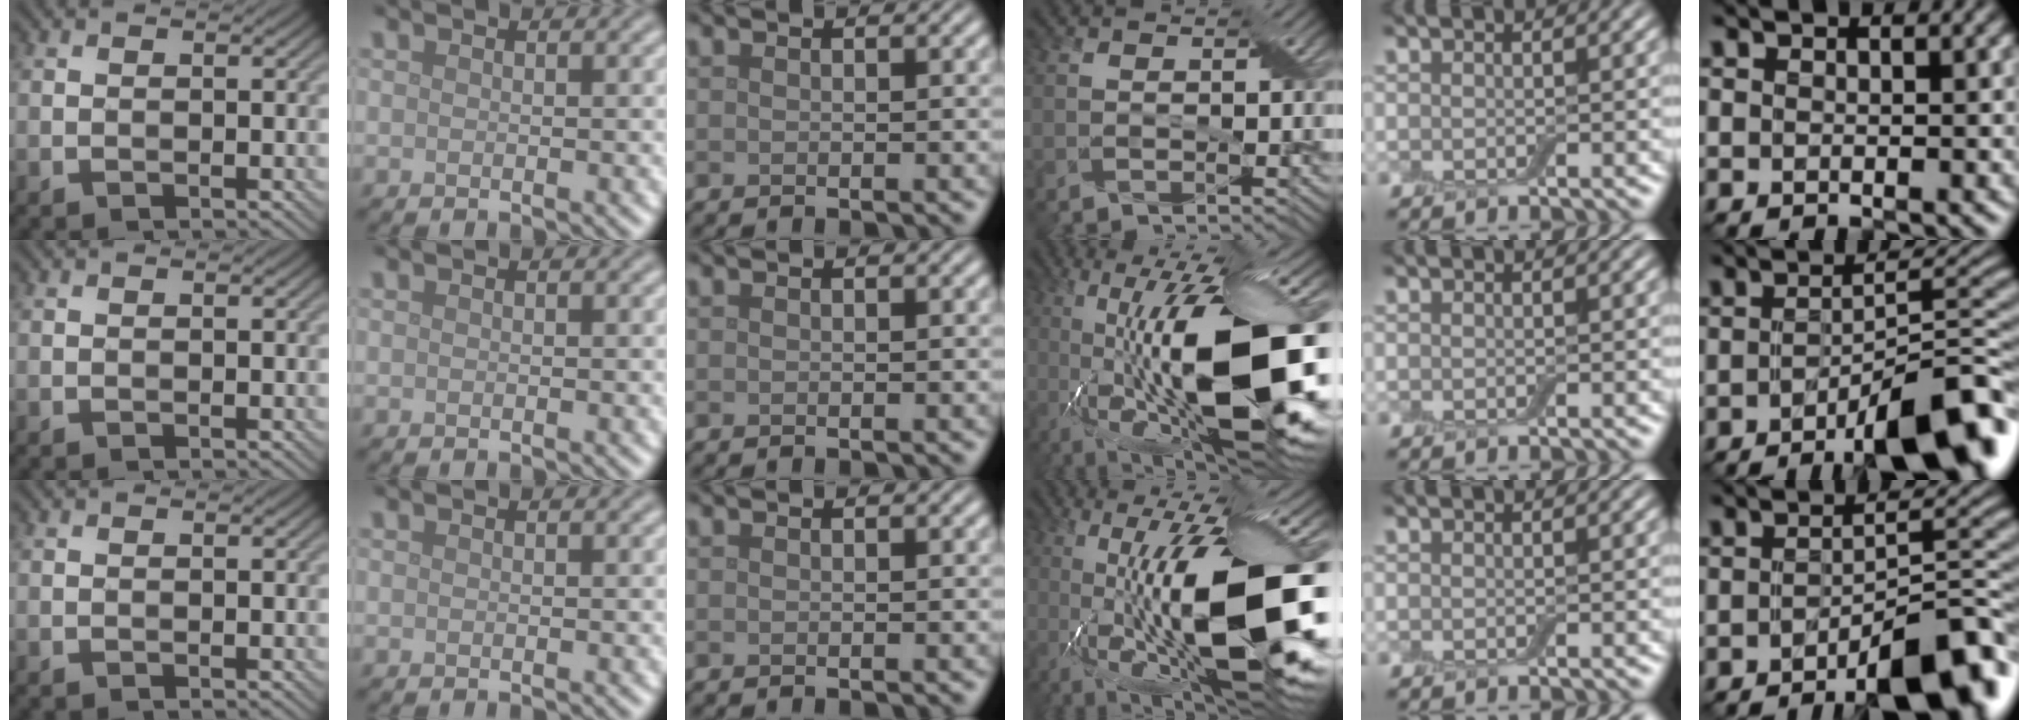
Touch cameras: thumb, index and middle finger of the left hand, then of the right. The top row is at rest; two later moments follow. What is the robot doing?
{"motion": "close", "object": "airpods case & airpods"}